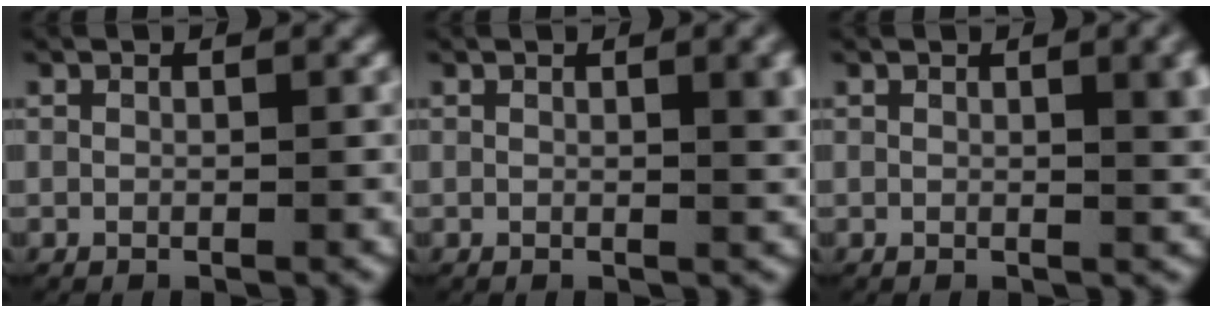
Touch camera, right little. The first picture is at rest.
{"total": 2.2, "force": [0.8, 0.4, 2.0], "torque": [-0.017, 0.000, 0.014]}
{"total": 2.7, "force": [0.9, 0.7, 2.4], "torque": [-0.019, 0.001, 0.015]}